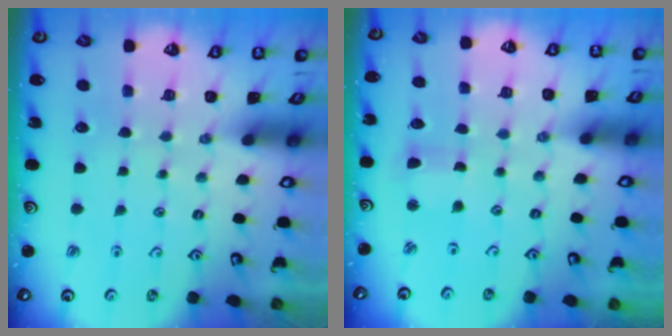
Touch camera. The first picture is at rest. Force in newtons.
{"total": 2.7, "press": 2.7, "slide": 0.2}